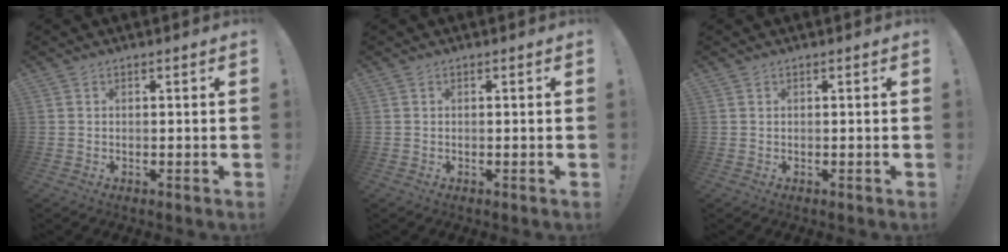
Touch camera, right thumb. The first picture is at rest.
{"total": 0.0}
{"total": 0.0}